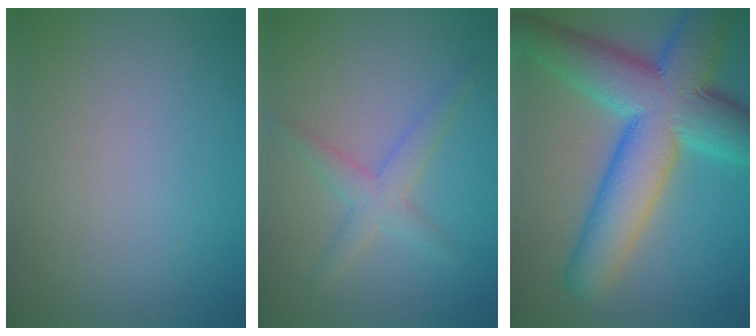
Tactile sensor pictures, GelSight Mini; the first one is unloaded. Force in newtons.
{"total": 2.6, "press": 2.6, "slide": 0.1}
{"total": 12.5, "press": 12.5, "slide": 0.2}